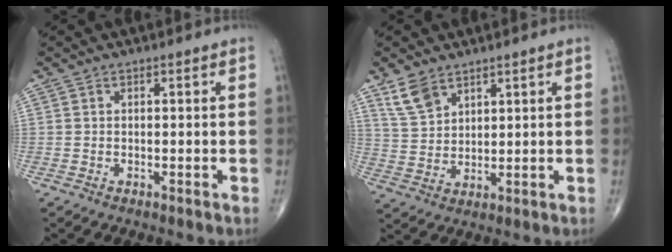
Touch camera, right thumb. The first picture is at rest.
{"total": 6.2, "force": [4.3, 3.4, 2.8], "torque": [-0.046, -0.018, 0.096]}